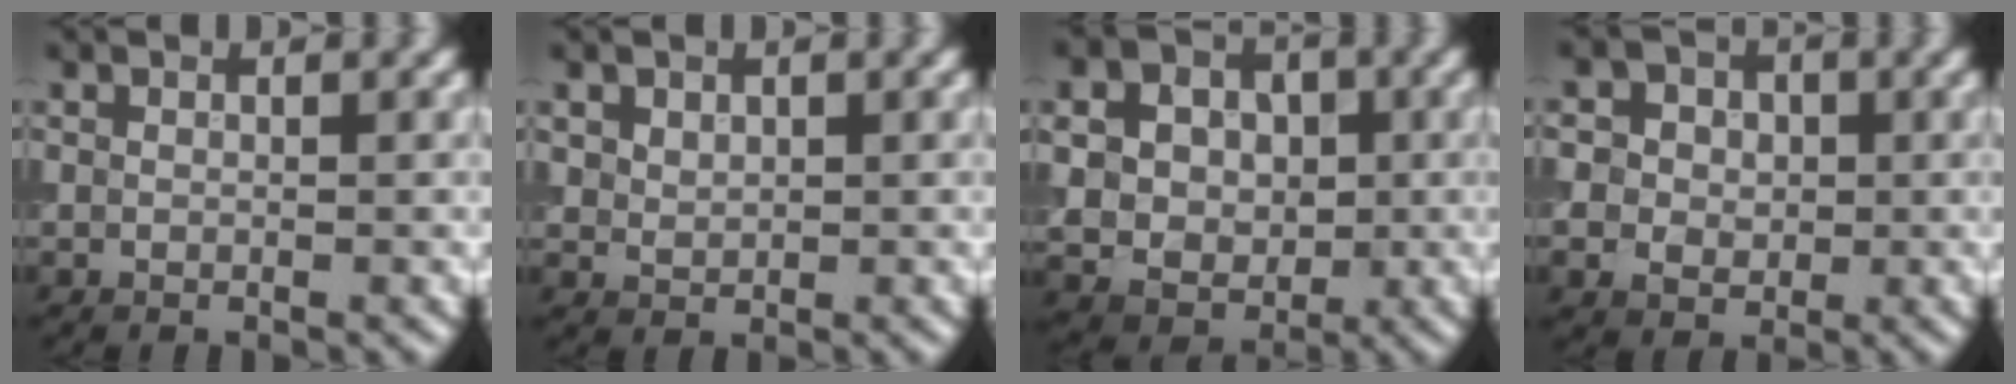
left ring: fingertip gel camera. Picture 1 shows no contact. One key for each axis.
{"total": 1.4, "fx": 0.7, "fy": 1.1, "fz": 0.5, "tx": -0.008, "ty": -0.005, "tz": 0.021}
{"total": 10.0, "fx": 1.5, "fy": 8.5, "fz": 5.1, "tx": -0.106, "ty": 0.024, "tz": 0.014}
{"total": 7.3, "fx": 1.4, "fy": 6.5, "fz": 3.2, "tx": -0.063, "ty": 0.031, "tz": -0.005}